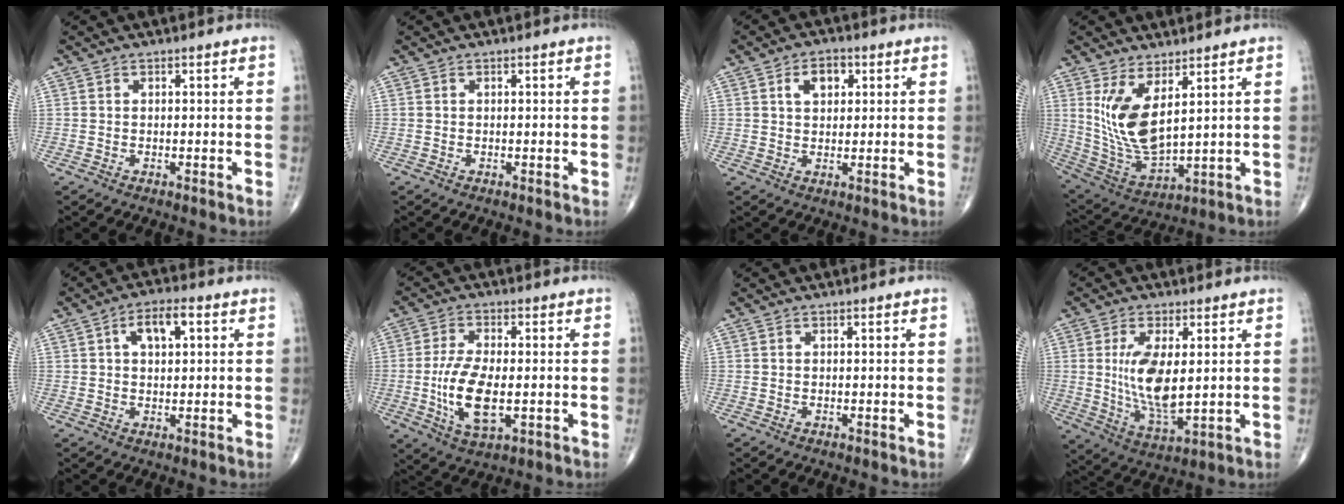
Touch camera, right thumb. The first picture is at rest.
{"total": 0.0}
{"total": 5.0, "force": [1.7, 3.2, 3.3], "torque": [-0.035, 0.002, 0.025]}
{"total": 12.2, "force": [4.2, 5.1, 10.2], "torque": [-0.202, -0.038, 0.103]}
{"total": 6.3, "force": [1.9, 3.1, 5.1], "torque": [-0.073, 0.010, 0.028]}
{"total": 11.0, "force": [-1.7, 4.9, 9.7], "torque": [-0.191, -0.006, -0.028]}
{"total": 0.0}
{"total": 11.5, "force": [1.5, 4.8, 10.3], "torque": [-0.193, -0.026, 0.037]}